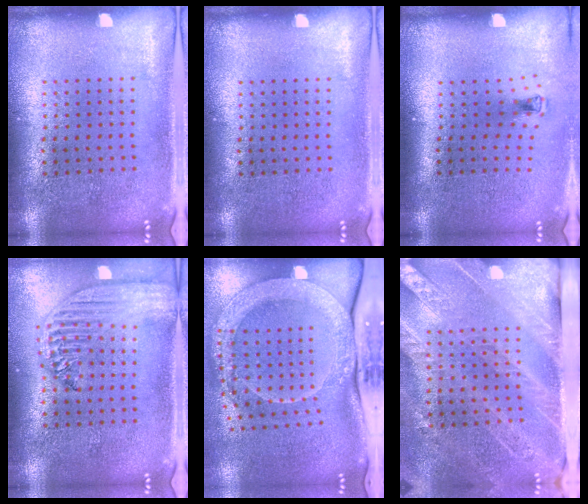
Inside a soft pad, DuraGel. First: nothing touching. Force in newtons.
{"total": 0.0}
{"total": 0.6, "press": 0.3, "slide": 0.6}
{"total": 2.4, "press": 2.1, "slide": 1.3}
{"total": 2.7, "press": 2.3, "slide": 1.5}
{"total": 3.4, "press": 2.9, "slide": 1.8}